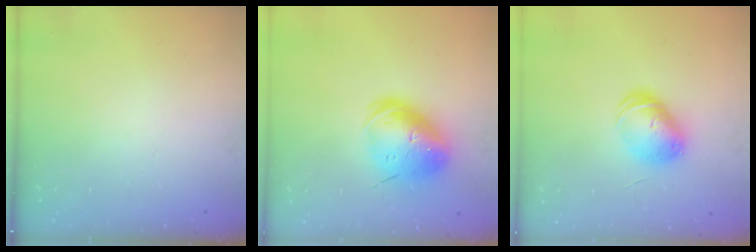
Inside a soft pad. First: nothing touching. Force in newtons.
{"total": 16.0, "press": 15.7, "slide": 2.9}
{"total": 9.2, "press": 9.2, "slide": 0.7}